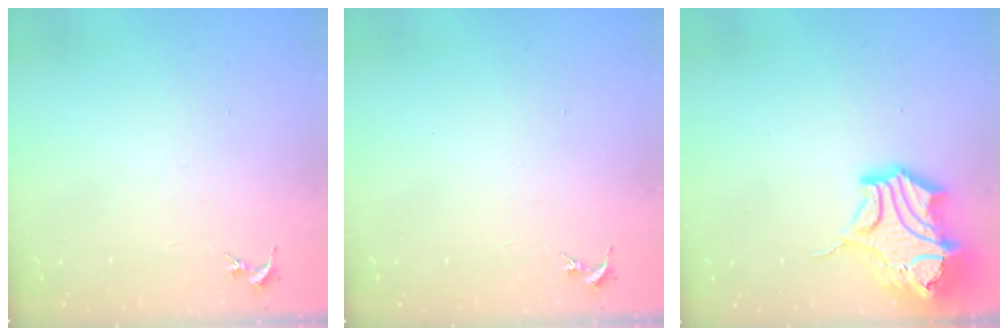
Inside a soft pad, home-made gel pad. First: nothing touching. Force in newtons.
{"total": 0.0}
{"total": 19.8, "press": 19.6, "slide": 2.6}